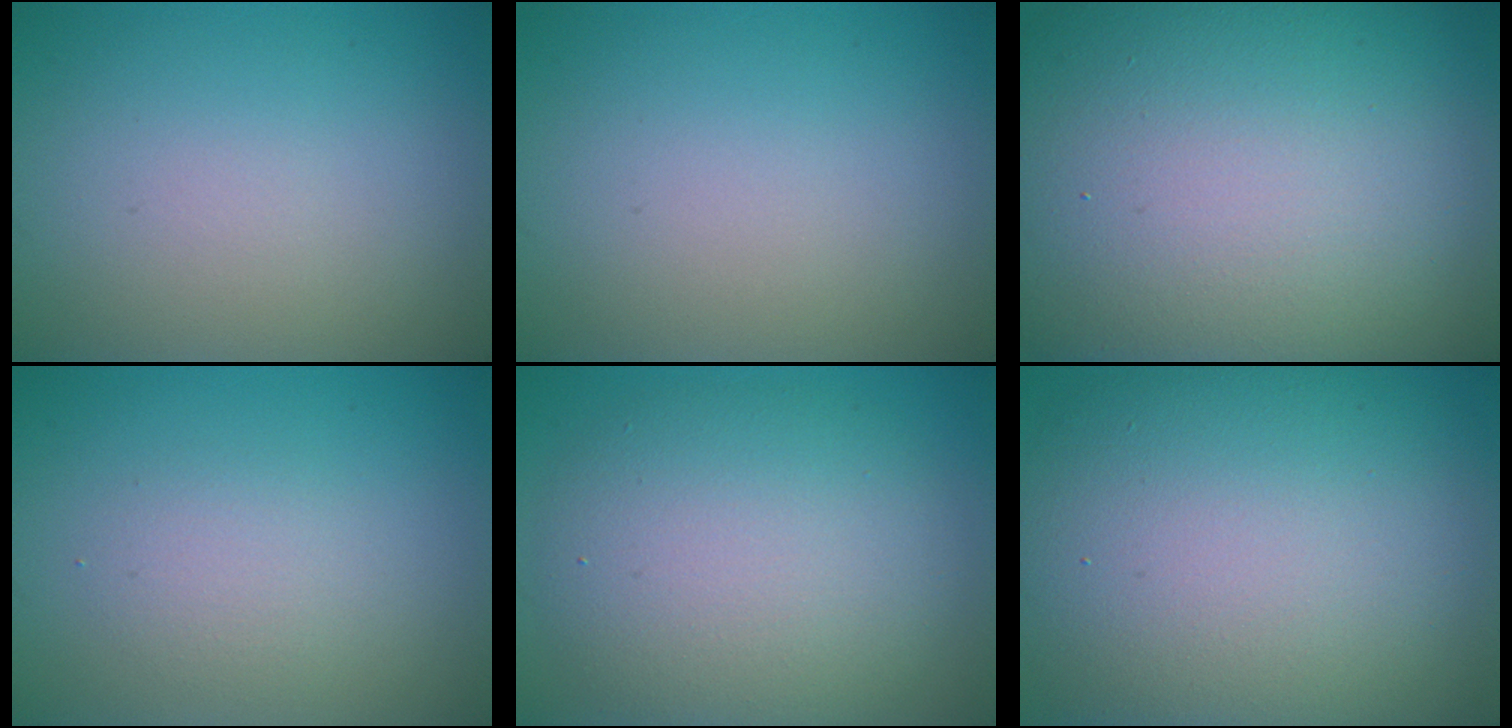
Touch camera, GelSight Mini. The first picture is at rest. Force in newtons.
{"total": 0.0}
{"total": 25.1, "press": 25.1, "slide": 1.4}
{"total": 1.7, "press": 1.7, "slide": 0.0}
{"total": 7.9, "press": 7.9, "slide": 0.6}
{"total": 15.4, "press": 15.4, "slide": 0.9}